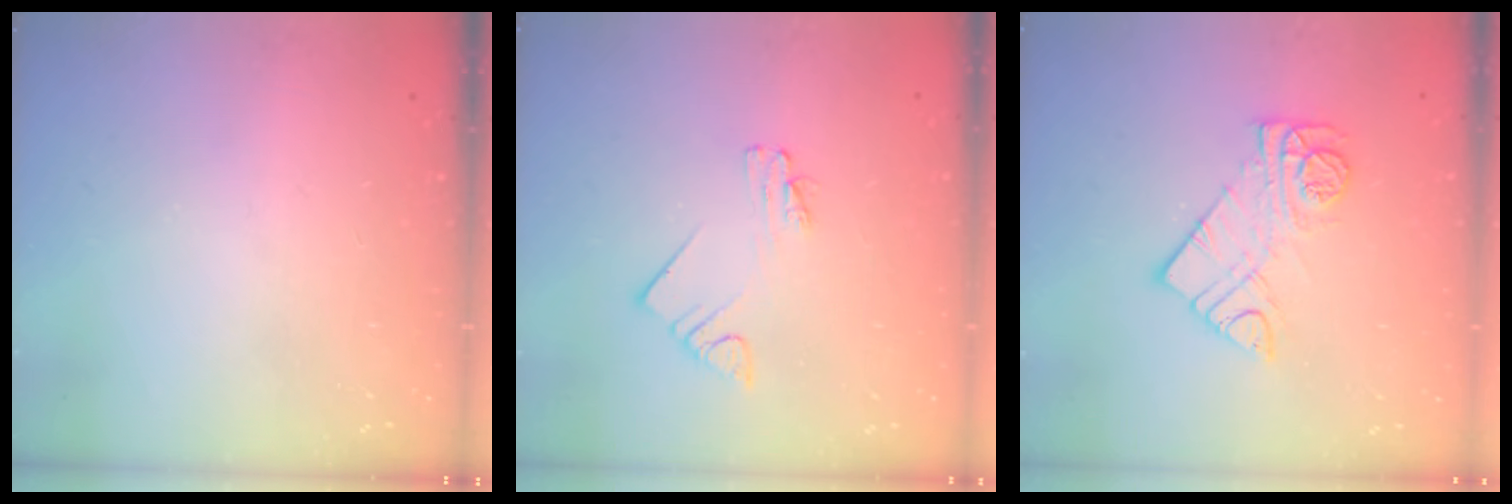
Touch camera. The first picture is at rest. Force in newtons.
{"total": 1.9, "press": 1.9, "slide": 0.1}
{"total": 10.7, "press": 10.7, "slide": 0.6}